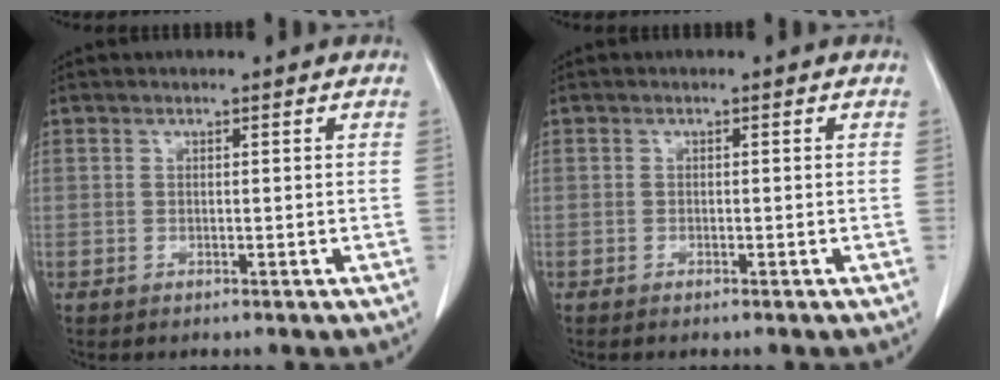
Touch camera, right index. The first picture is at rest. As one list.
[{"total": 0.7, "force": [-0.6, 0.0, 0.4], "torque": [-0.013, -0.002, -0.008]}]